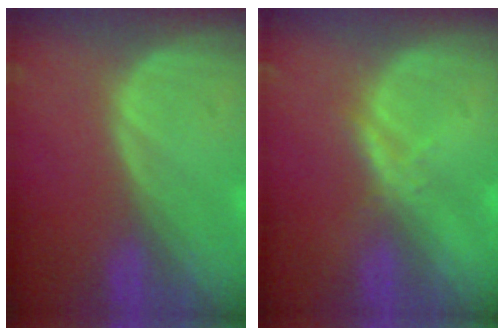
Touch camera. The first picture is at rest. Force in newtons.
{"total": 1.7, "press": 1.7, "slide": 0.1}